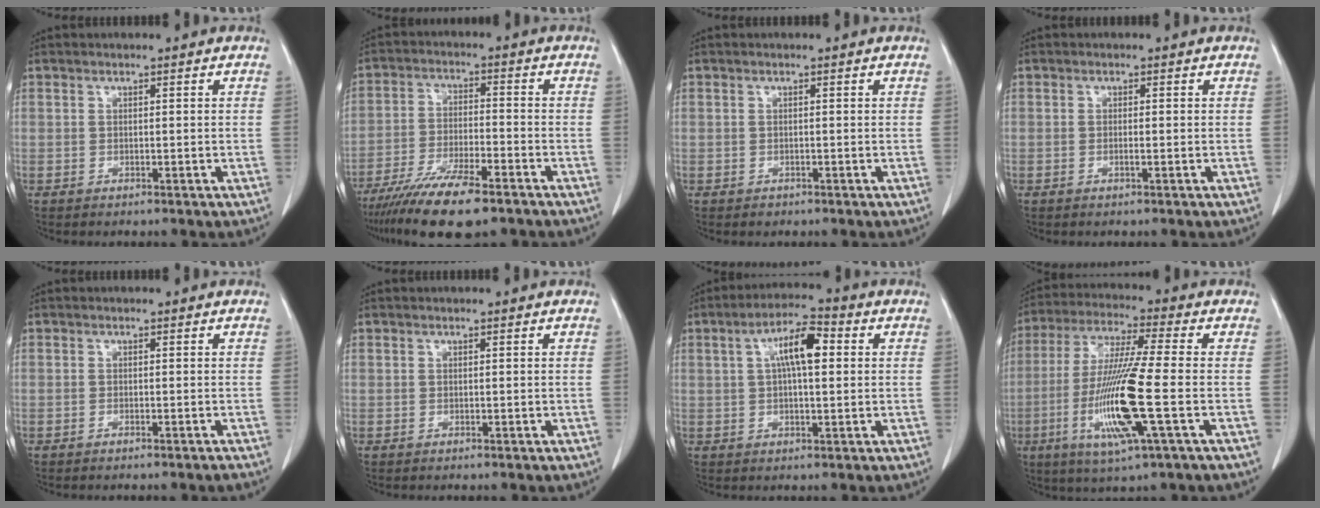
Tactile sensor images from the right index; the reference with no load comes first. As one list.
[{"total": 12.7, "force": [-9.3, 2.5, 8.3], "torque": [-0.148, -0.026, -0.158]}, {"total": 0.7, "force": [-0.4, 0.6, 0.0], "torque": [-0.003, 0.004, -0.005]}, {"total": 0.8, "force": [-0.2, 0.0, 0.8], "torque": [-0.016, -0.001, -0.002]}, {"total": 1.1, "force": [-0.9, -0.3, 0.4], "torque": [-0.006, 0.003, -0.015]}, {"total": 0.0}, {"total": 7.7, "force": [1.8, 2.1, 7.2], "torque": [-0.132, 0.022, 0.027]}, {"total": 14.7, "force": [-3.7, 0.0, 14.2], "torque": [-0.295, -0.019, -0.075]}]